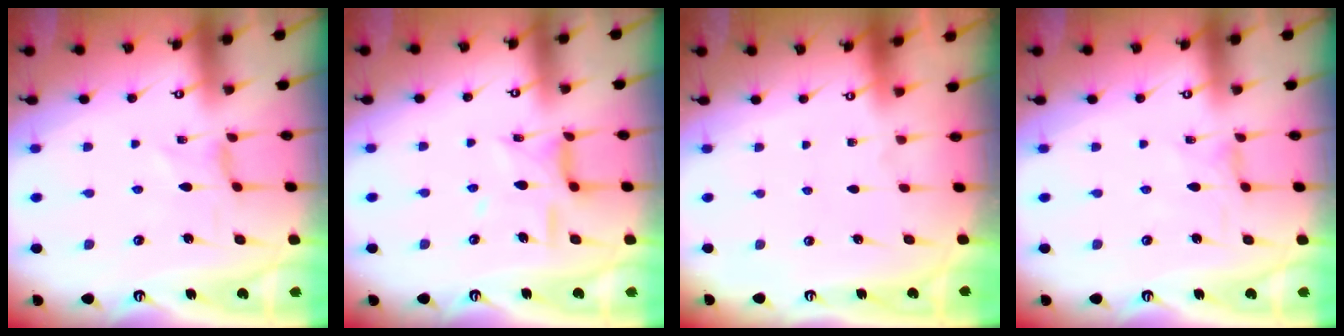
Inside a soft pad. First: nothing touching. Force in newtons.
{"total": 10.6, "press": 10.6, "slide": 0.7}
{"total": 0.0}
{"total": 0.0}